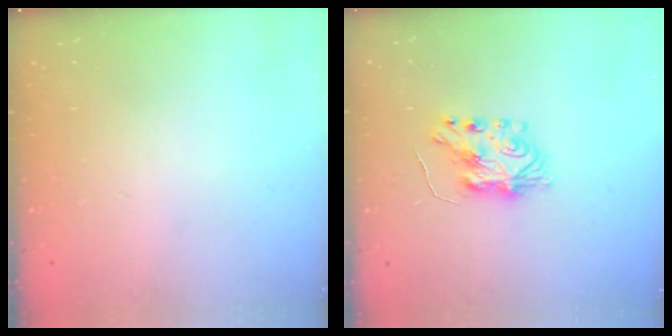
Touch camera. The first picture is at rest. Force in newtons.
{"total": 8.7, "press": 8.6, "slide": 0.9}